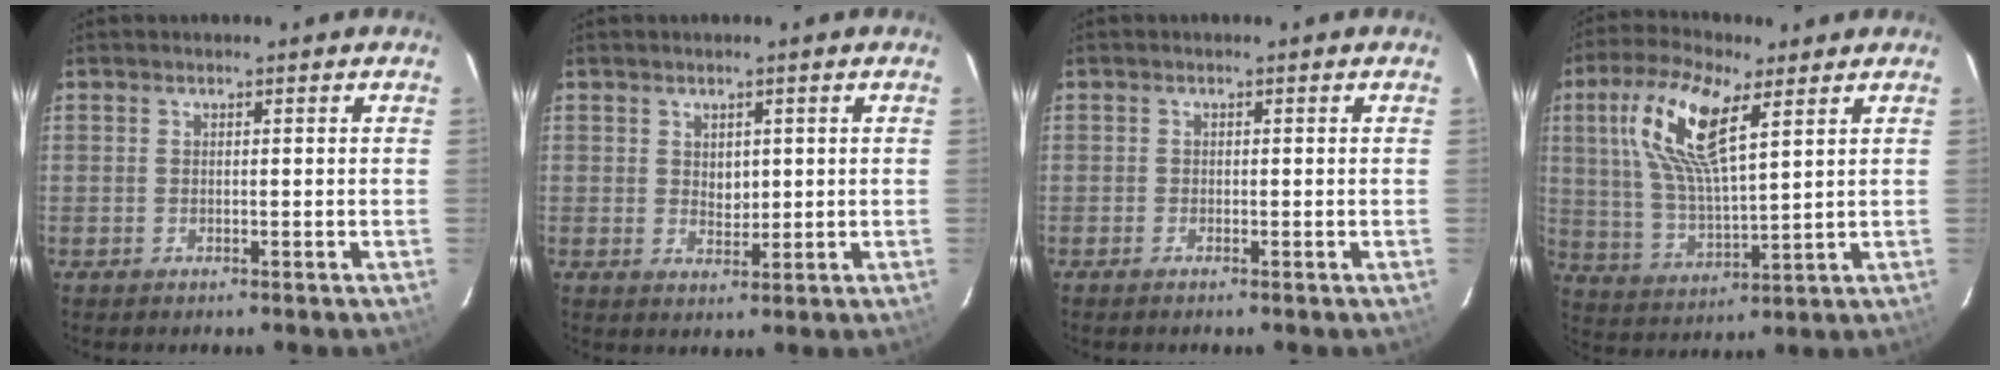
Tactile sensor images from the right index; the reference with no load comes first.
{"total": 2.4, "force": [0.5, 1.8, 1.5], "torque": [-0.021, 0.001, 0.011]}
{"total": 0.6, "force": [-0.6, 0.1, 0.2], "torque": [-0.004, -0.003, -0.012]}
{"total": 14.4, "force": [6.1, 4.8, 12.1], "torque": [-0.237, 0.015, 0.121]}